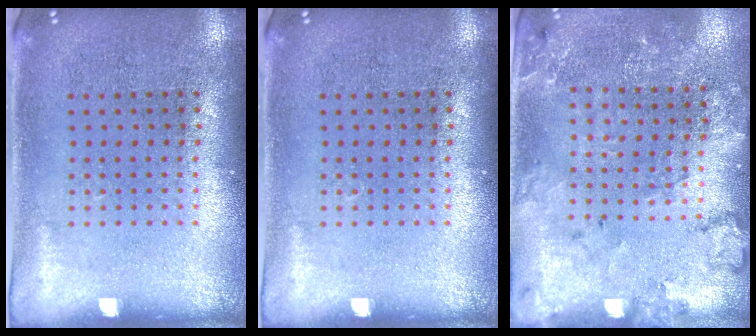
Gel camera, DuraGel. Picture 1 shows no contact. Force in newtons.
{"total": 0.0}
{"total": 1.8, "press": 1.8, "slide": 0.3}